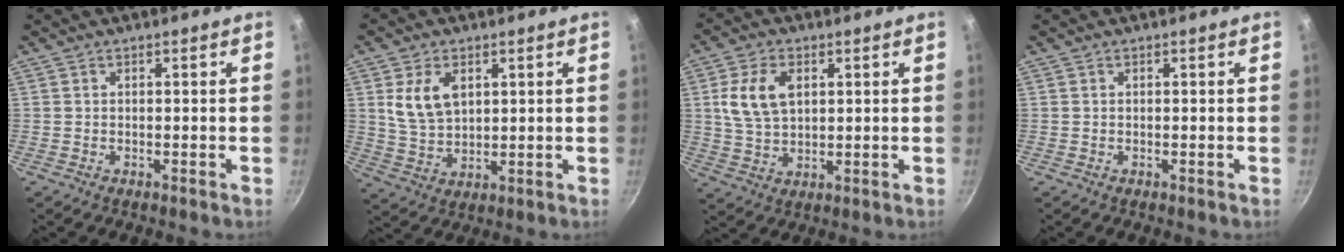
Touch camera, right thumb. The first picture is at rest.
{"total": 8.2, "force": [2.8, 5.2, 5.7], "torque": [-0.093, -0.012, 0.063]}
{"total": 9.4, "force": [2.4, 5.9, 6.9], "torque": [-0.127, -0.002, 0.051]}
{"total": 0.0}